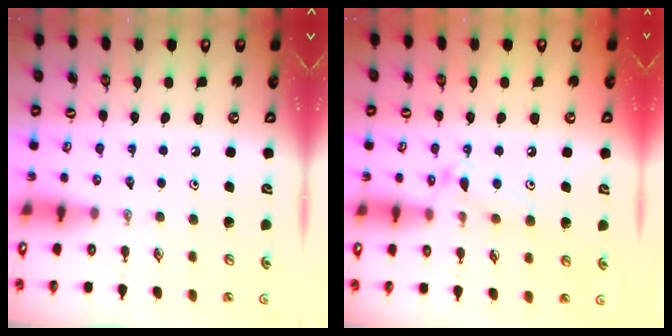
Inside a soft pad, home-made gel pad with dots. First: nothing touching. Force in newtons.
{"total": 12.3, "press": 12.3, "slide": 0.9}